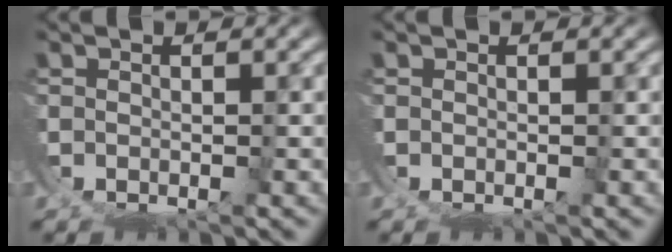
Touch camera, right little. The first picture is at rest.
{"total": 0.0}